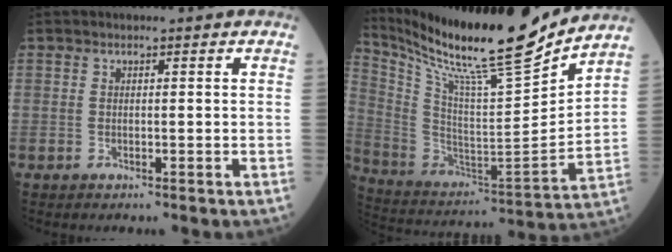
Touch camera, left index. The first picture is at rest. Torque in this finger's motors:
{"motor_torque": [0.84, -1.30, 0.05, 0.11]}